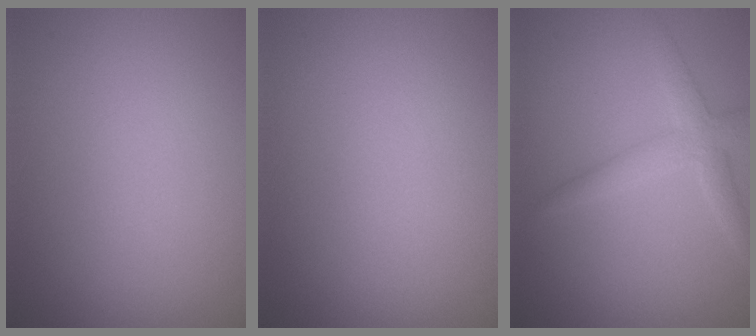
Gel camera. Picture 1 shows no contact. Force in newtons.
{"total": 0.0}
{"total": 2.8, "press": 2.8, "slide": 0.1}